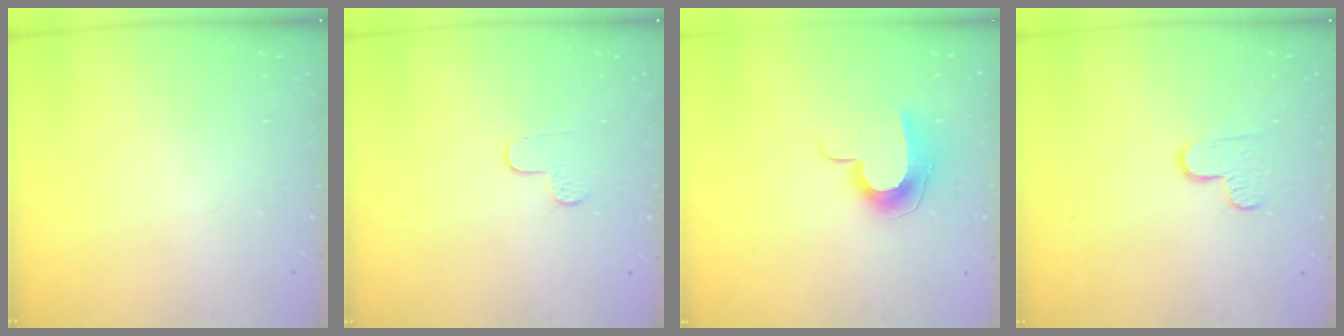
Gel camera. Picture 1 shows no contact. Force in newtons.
{"total": 4.6, "press": 4.6, "slide": 0.5}
{"total": 9.8, "press": 9.8, "slide": 0.1}
{"total": 6.1, "press": 6.1, "slide": 0.6}